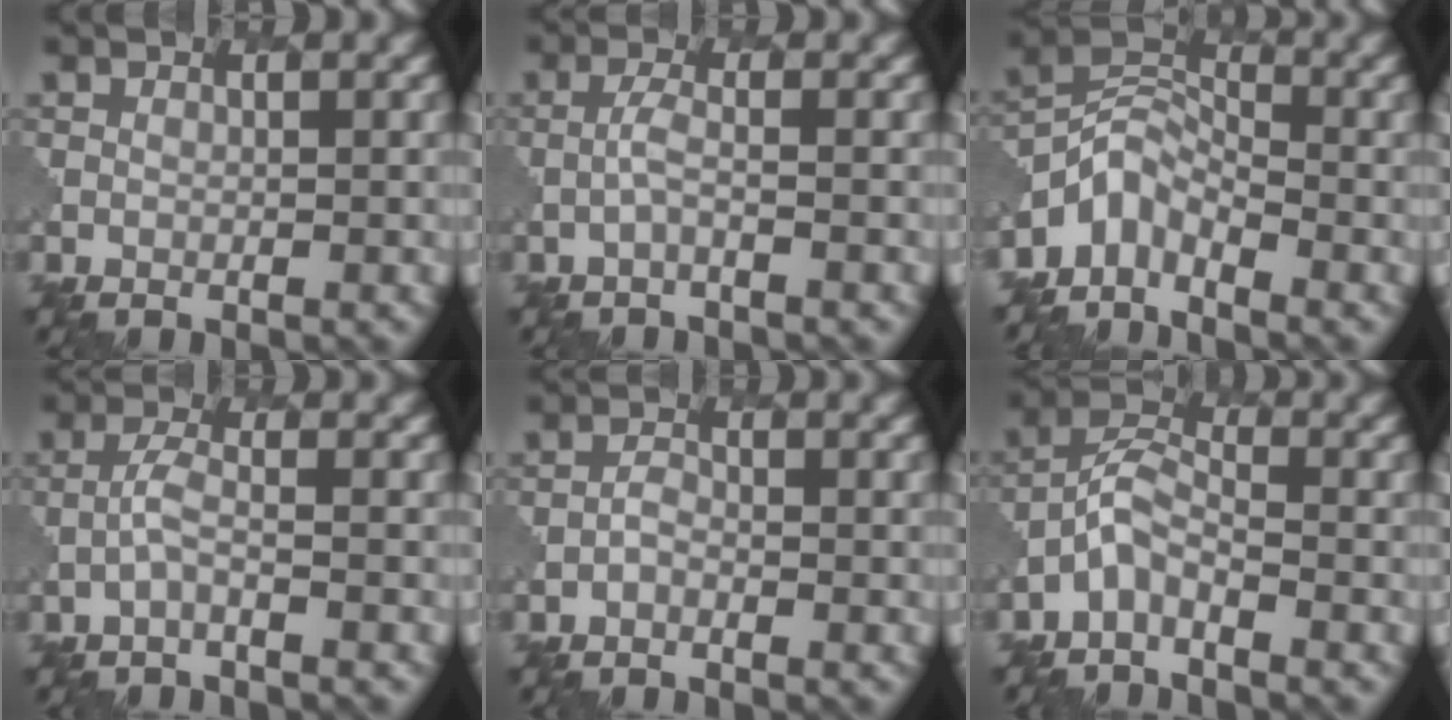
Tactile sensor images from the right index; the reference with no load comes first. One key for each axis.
{"total": 1.2, "fx": -0.4, "fy": 0.1, "fz": 1.2, "tx": -0.027, "ty": 0.002, "tz": -0.015}
{"total": 3.5, "fx": -2.7, "fy": 1.9, "fz": 1.2, "tx": -0.020, "ty": 0.006, "tz": -0.065}
{"total": 1.4, "fx": -0.6, "fy": 0.1, "fz": 1.3, "tx": -0.031, "ty": 0.005, "tz": -0.020}
{"total": 0.5, "fx": -0.4, "fy": 0.3, "fz": 0.2, "tx": -0.007, "ty": 0.001, "tz": -0.010}
{"total": 2.7, "fx": -1.9, "fy": 1.1, "fz": 1.6, "tx": -0.035, "ty": 0.008, "tz": -0.046}